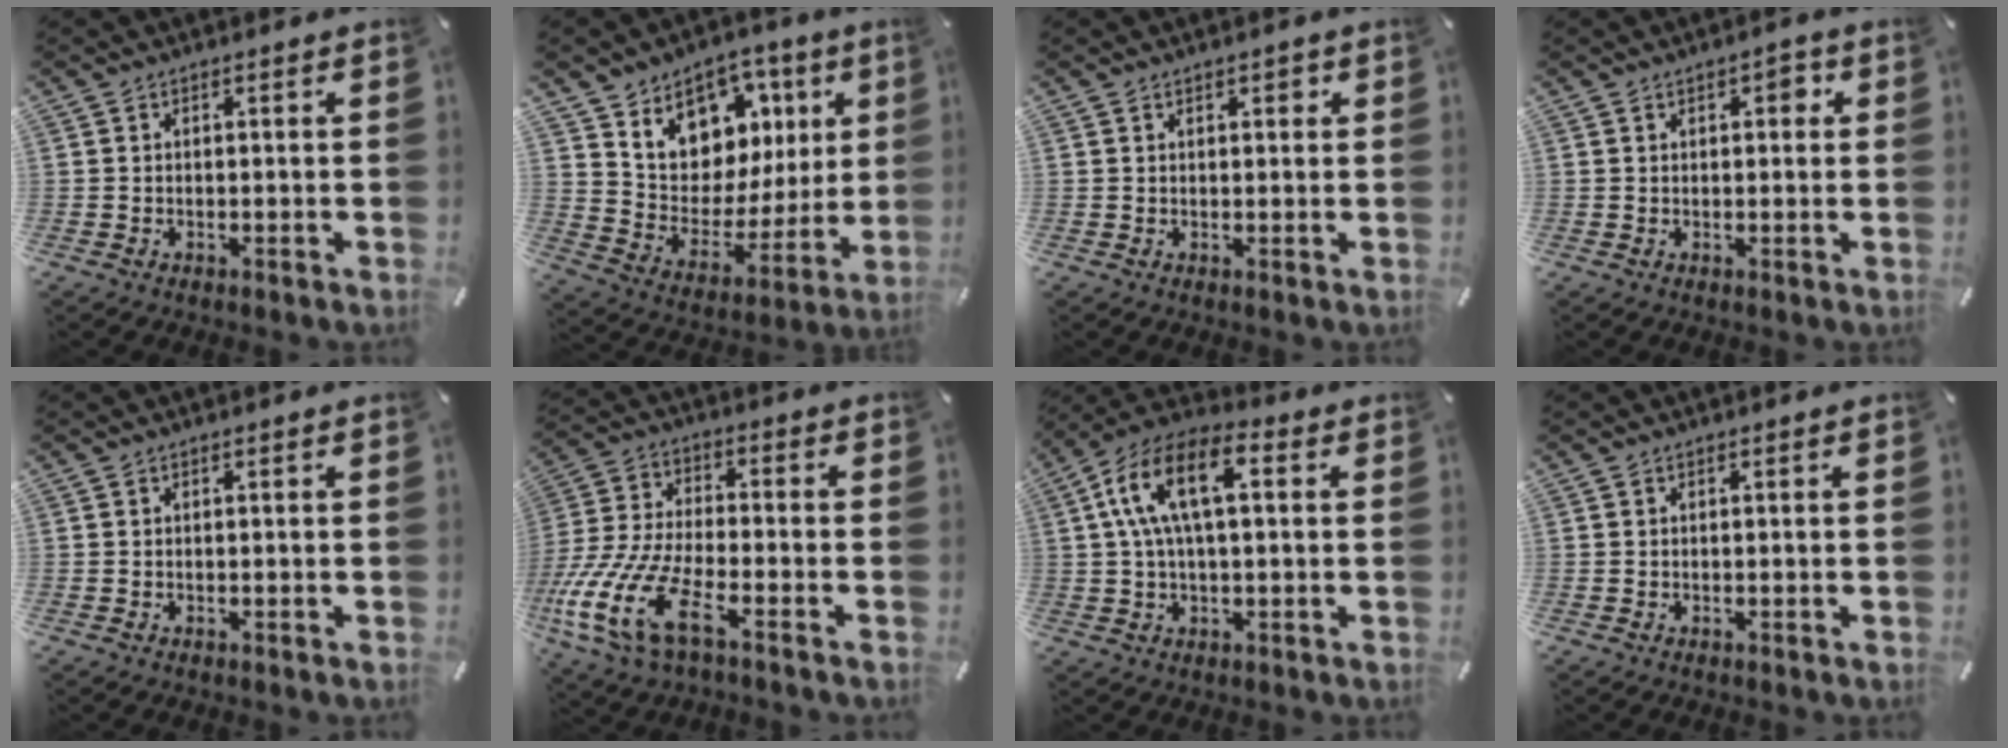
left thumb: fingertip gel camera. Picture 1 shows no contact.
{"total": 10.9, "force": [6.3, 8.7, 1.9], "torque": [-0.034, -0.075, 0.117]}
{"total": 1.1, "force": [0.7, 0.7, 0.7], "torque": [-0.008, -0.002, 0.010]}
{"total": 2.3, "force": [0.9, 1.2, 1.8], "torque": [-0.015, -0.004, 0.009]}
{"total": 0.0}
{"total": 16.0, "force": [-8.2, 6.1, 12.3], "torque": [-0.276, 0.010, -0.146]}
{"total": 12.7, "force": [3.0, 6.5, 10.5], "torque": [-0.224, 0.007, 0.052]}
{"total": 0.0}